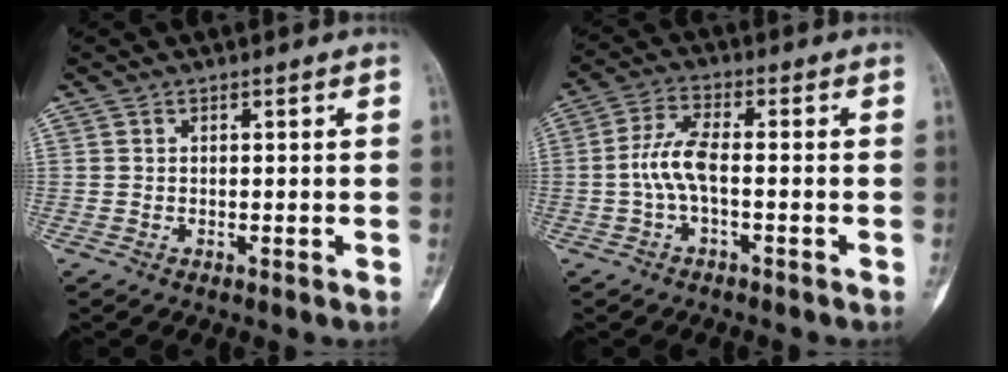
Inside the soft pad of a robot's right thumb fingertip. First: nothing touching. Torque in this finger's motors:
{"motor_torque": [0.01, 0.00, 0.23, -0.23, 0.04]}